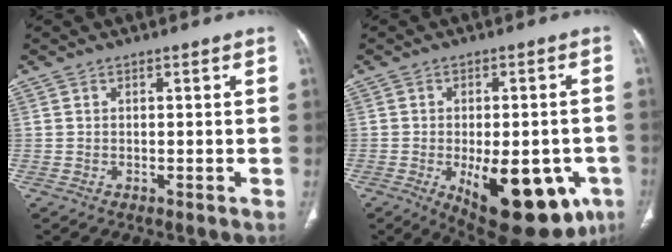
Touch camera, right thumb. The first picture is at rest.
{"total": 21.1, "force": [-7.6, 9.8, 17.0], "torque": [-0.169, -0.001, -0.084]}